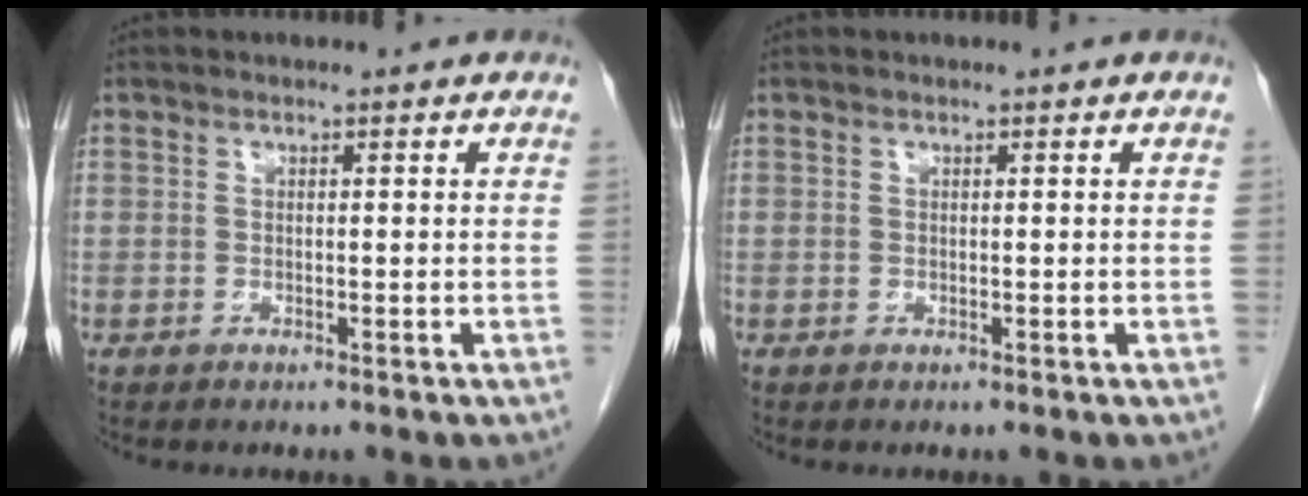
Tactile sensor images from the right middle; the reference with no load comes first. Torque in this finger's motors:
{"motor_torque": [0.16, -0.03, 0.02, 0.01]}